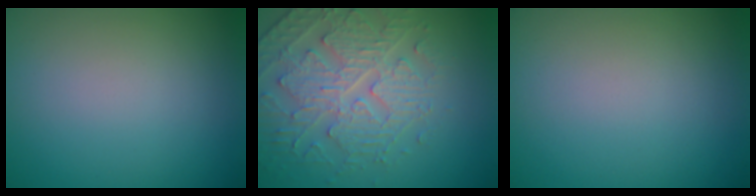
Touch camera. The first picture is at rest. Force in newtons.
{"total": 4.3, "press": 4.2, "slide": 0.9}
{"total": 0.0}